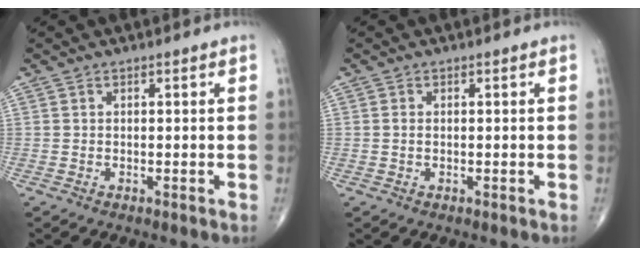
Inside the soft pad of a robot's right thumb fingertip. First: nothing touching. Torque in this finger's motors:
{"motor_torque": [0.04, -0.58, -0.28, -0.22, 0.00]}